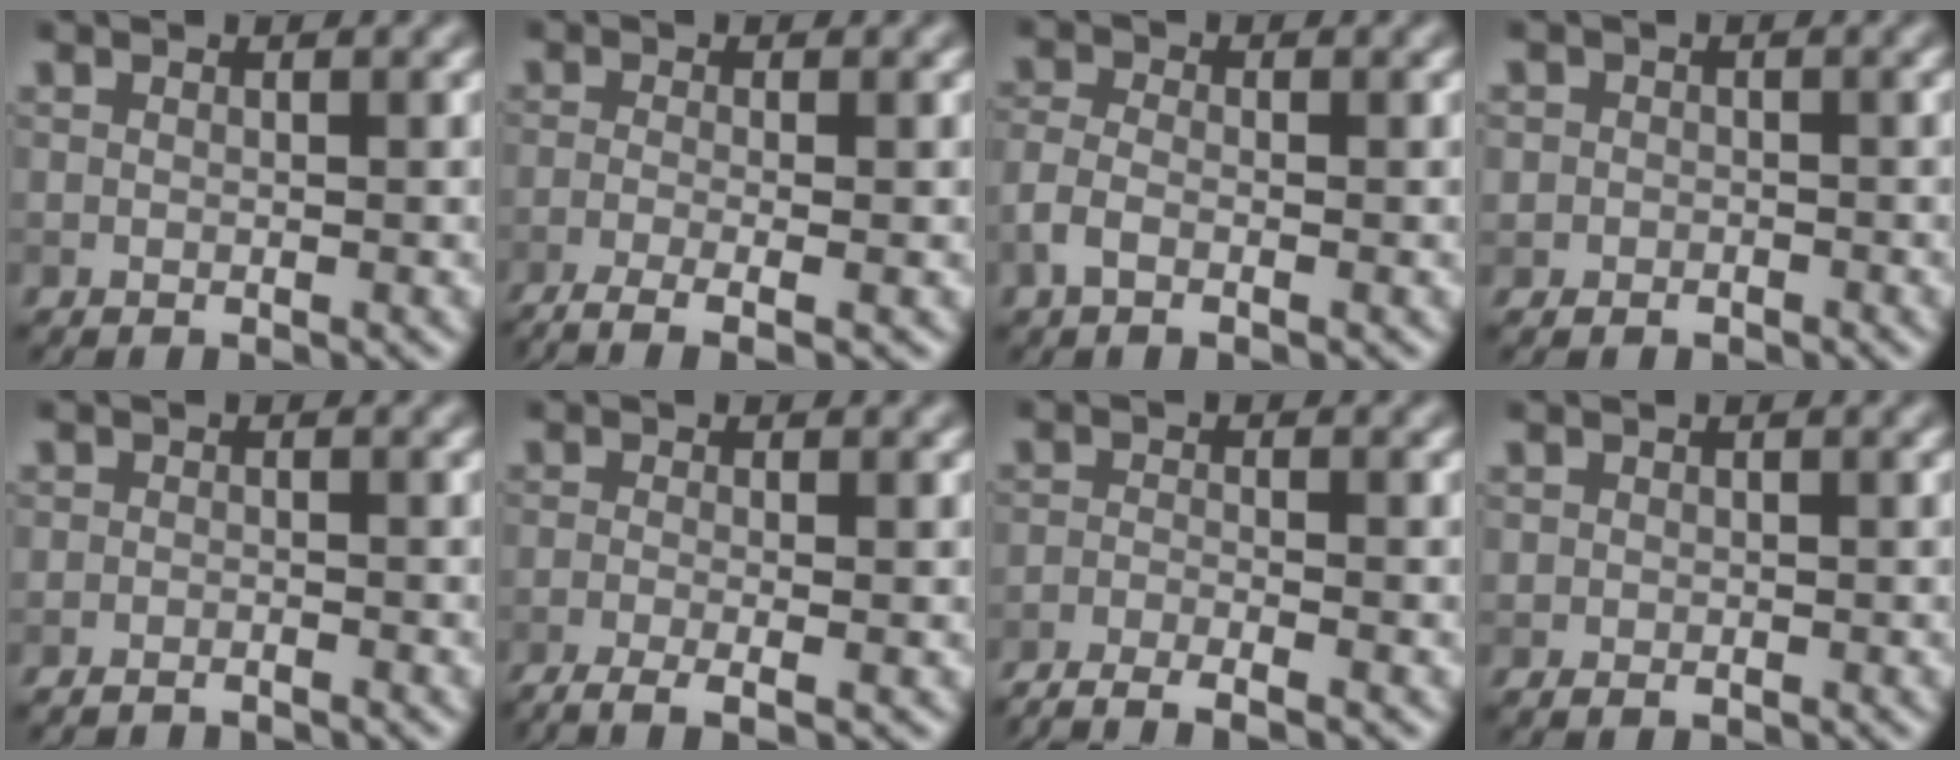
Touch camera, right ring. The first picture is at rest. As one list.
[{"total": 4.3, "force": [-2.2, 1.3, 3.4], "torque": [-0.056, -0.010, -0.046]}, {"total": 2.3, "force": [-1.1, 1.1, 1.7], "torque": [-0.042, 0.000, -0.032]}, {"total": 1.3, "force": [-0.4, 1.2, -0.2], "torque": [0.020, 0.001, -0.012]}, {"total": 1.7, "force": [-1.6, 0.6, 0.2], "torque": [0.004, 0.000, -0.026]}, {"total": 3.8, "force": [-1.9, 1.2, 3.0], "torque": [-0.047, -0.011, -0.034]}, {"total": 4.6, "force": [-3.7, 0.8, 2.5], "torque": [-0.046, -0.014, -0.074]}, {"total": 0.8, "force": [0.0, 0.8, 0.2], "torque": [0.003, -0.003, -0.002]}]